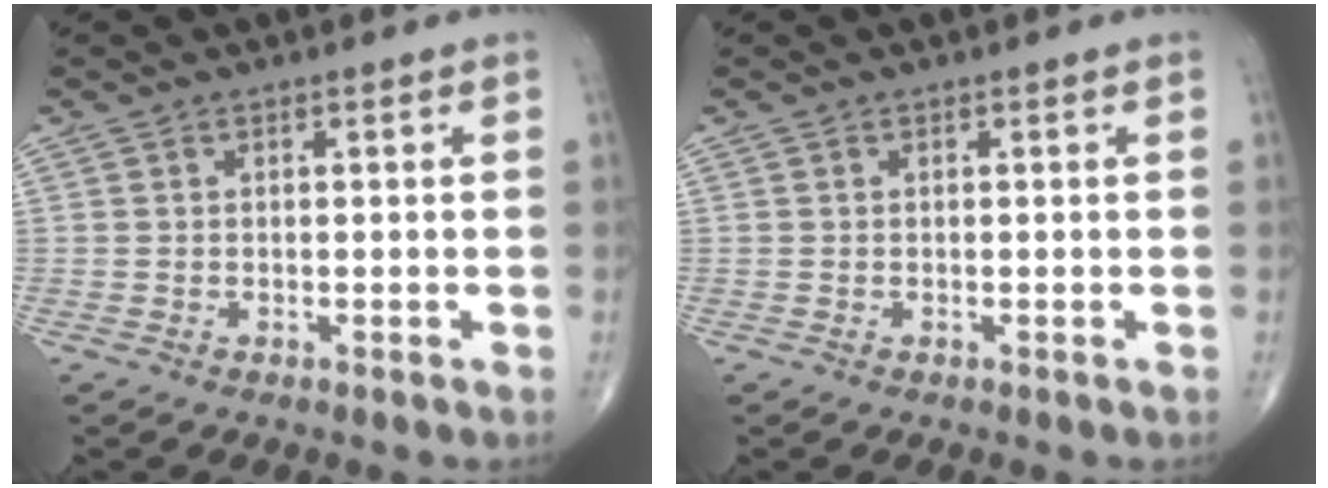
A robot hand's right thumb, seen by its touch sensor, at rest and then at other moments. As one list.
[{"total": 0.0}]